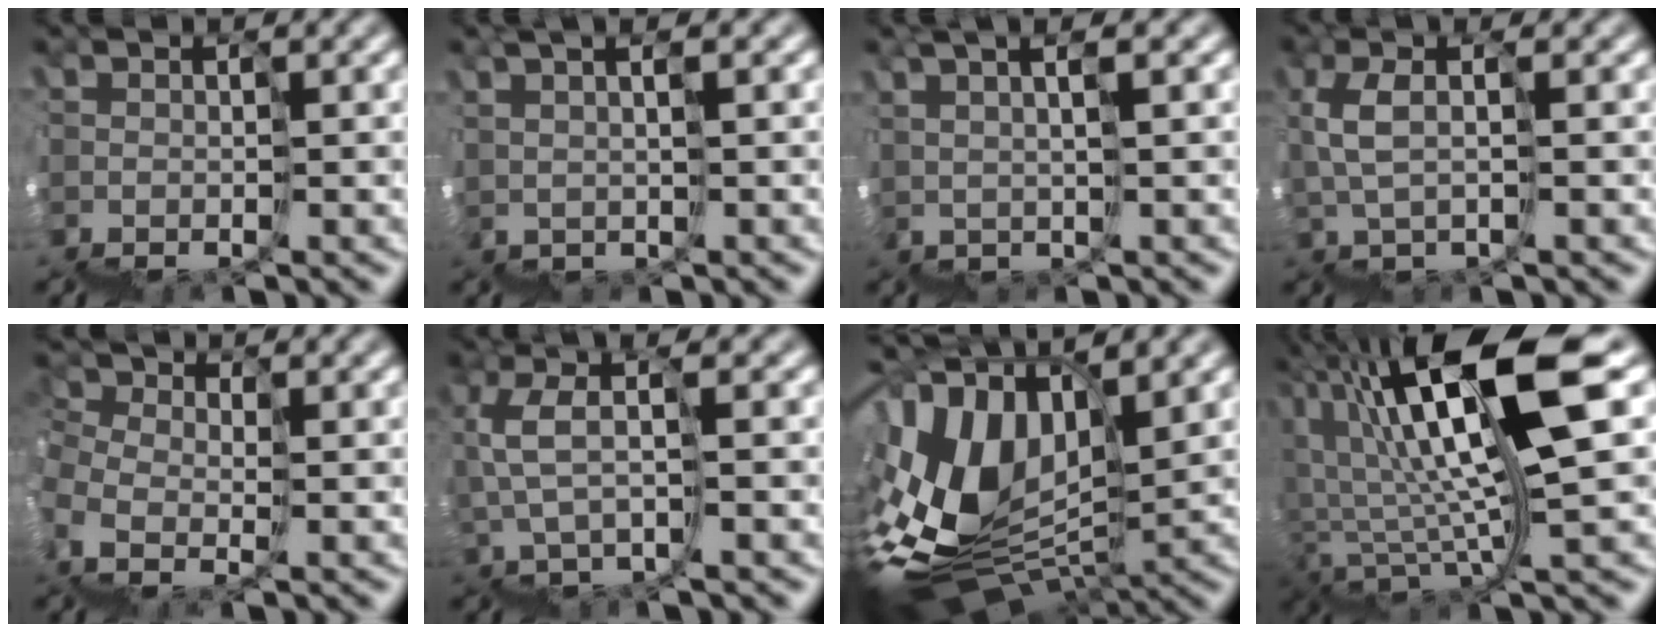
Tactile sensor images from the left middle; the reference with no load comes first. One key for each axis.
{"total": 3.8, "fx": 2.2, "fy": 1.4, "fz": 2.7, "tx": -0.012, "ty": 0.016, "tz": 0.045}
{"total": 4.6, "fx": 3.1, "fy": 1.5, "fz": 3.0, "tx": -0.010, "ty": 0.030, "tz": 0.059}
{"total": 3.1, "fx": 3.0, "fy": 0.2, "fz": 0.8, "tx": -0.028, "ty": 0.031, "tz": 0.043}
{"total": 2.6, "fx": 1.6, "fy": 1.7, "fz": 1.2, "tx": -0.023, "ty": 0.021, "tz": 0.018}
{"total": 3.5, "fx": 3.1, "fy": 0.1, "fz": 1.5, "tx": -0.041, "ty": 0.031, "tz": 0.042}
{"total": 9.4, "fx": 3.1, "fy": 5.4, "fz": 7.0, "tx": -0.162, "ty": 0.040, "tz": 0.053}
{"total": 9.9, "fx": 5.6, "fy": 1.1, "fz": 8.0, "tx": -0.130, "ty": 0.039, "tz": 0.102}